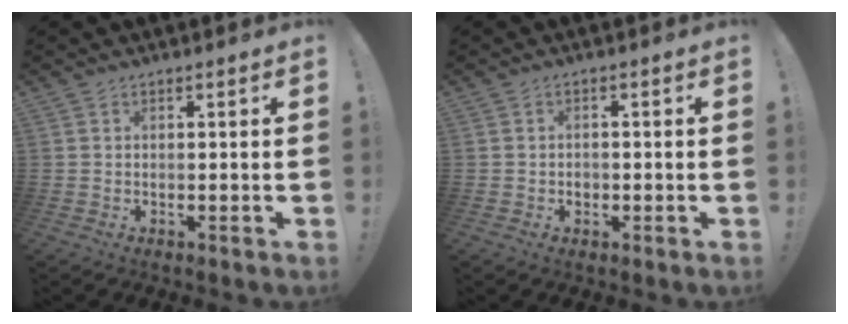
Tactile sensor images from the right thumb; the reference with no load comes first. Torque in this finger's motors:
{"motor_torque": [0.16, 0.03, 0.09, -0.19, 0.00]}